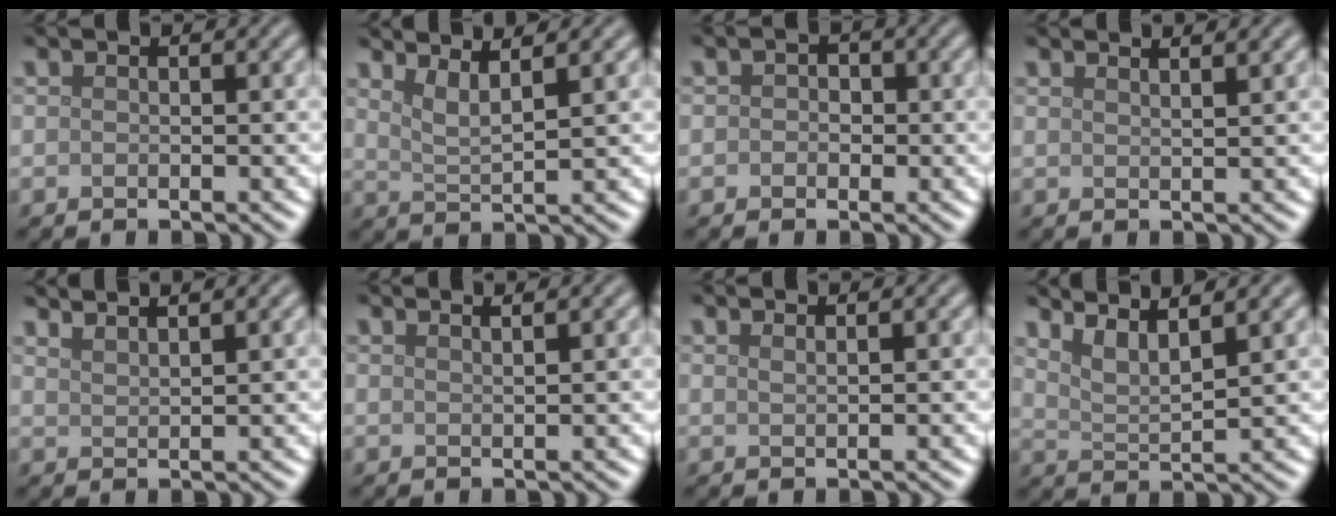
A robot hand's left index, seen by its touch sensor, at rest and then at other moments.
{"total": 2.9, "force": [2.0, 0.6, 2.0], "torque": [-0.029, -0.002, 0.040]}
{"total": 1.5, "force": [0.1, 1.3, 0.8], "torque": [-0.003, 0.002, -0.011]}
{"total": 3.1, "force": [2.4, 1.1, 1.6], "torque": [0.009, 0.017, 0.001]}
{"total": 3.3, "force": [2.8, 0.9, 1.5], "torque": [0.001, 0.013, 0.020]}
{"total": 1.9, "force": [1.3, 0.7, 1.1], "torque": [0.004, 0.004, -0.003]}
{"total": 0.9, "force": [0.7, 0.4, 0.6], "torque": [-0.003, -0.001, 0.007]}
{"total": 3.8, "force": [2.9, 0.8, 2.4], "torque": [-0.039, 0.004, 0.051]}